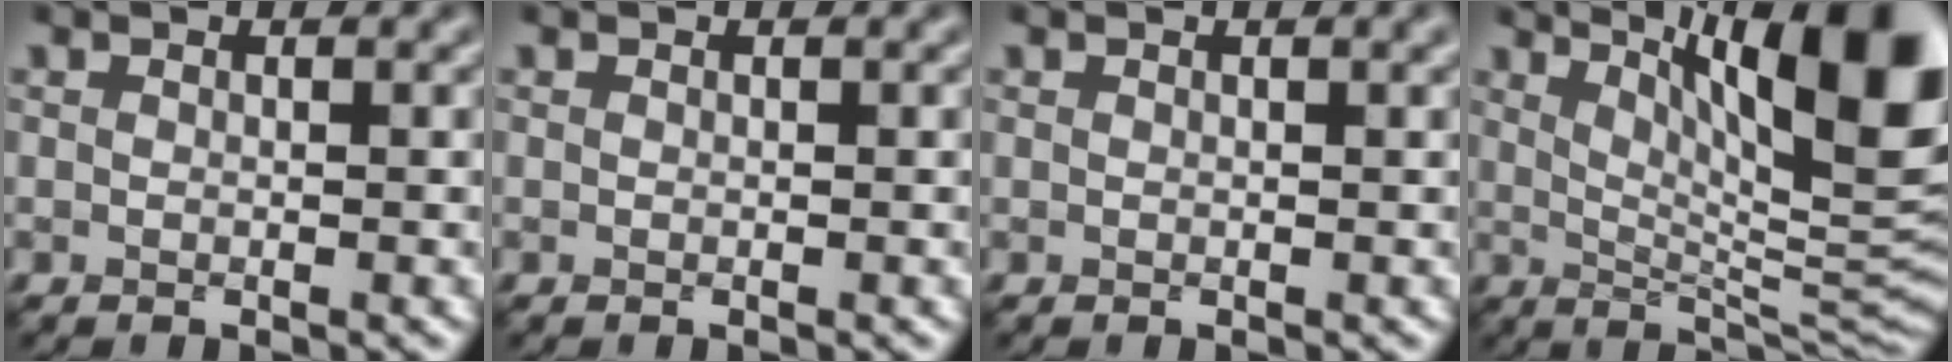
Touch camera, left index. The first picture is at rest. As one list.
[{"total": 0.0}, {"total": 0.9, "force": [0.6, 0.1, 0.6], "torque": [-0.008, 0.005, 0.009]}, {"total": 13.7, "force": [6.0, 3.9, 11.7], "torque": [-0.134, 0.006, 0.093]}]